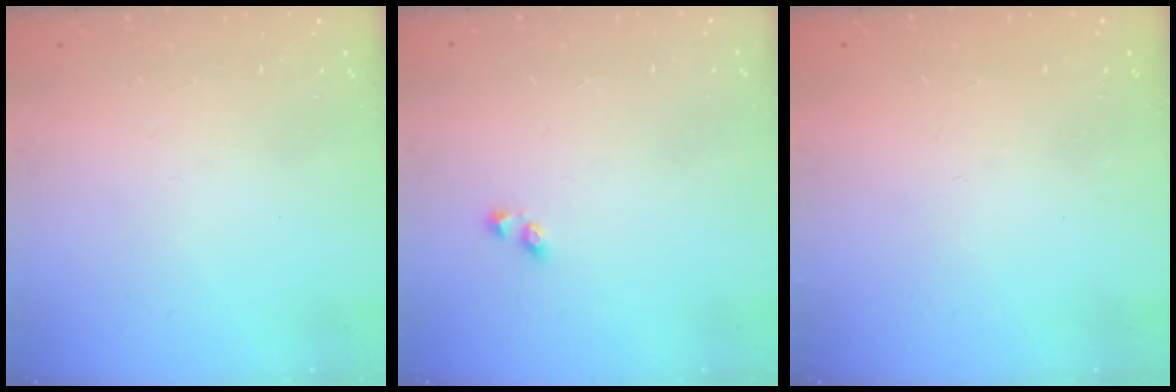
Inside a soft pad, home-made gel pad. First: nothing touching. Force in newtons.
{"total": 2.0, "press": 1.7, "slide": 1.0}
{"total": 0.7, "press": 0.6, "slide": 0.3}